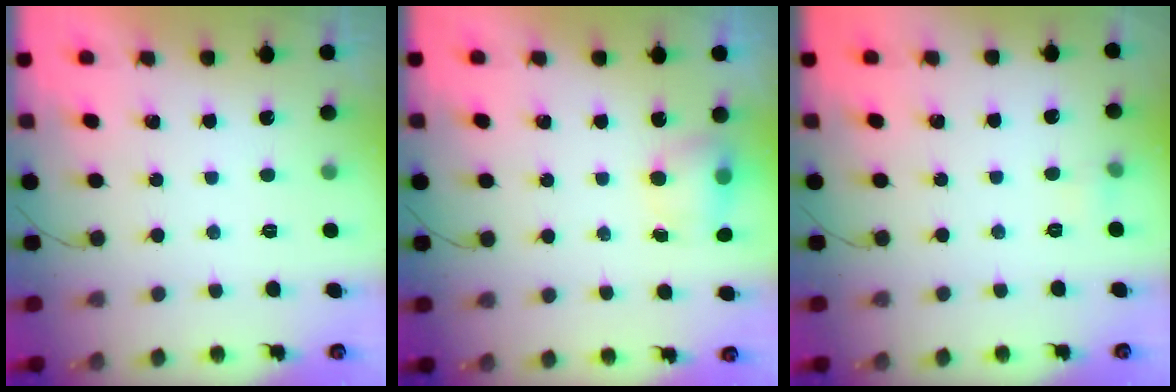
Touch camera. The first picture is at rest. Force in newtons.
{"total": 5.2, "press": 5.2, "slide": 0.7}
{"total": 3.5, "press": 3.2, "slide": 1.3}